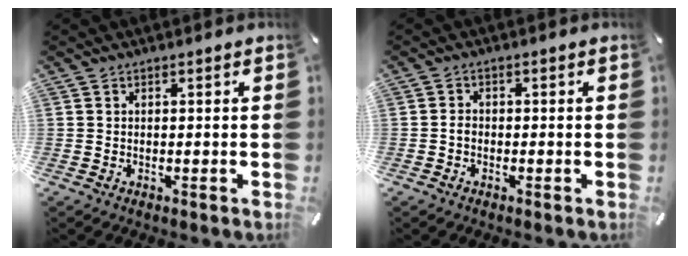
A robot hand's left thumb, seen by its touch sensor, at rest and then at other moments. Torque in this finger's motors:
{"motor_torque": [-0.15, -0.40, 0.03, -0.04, 0.00]}